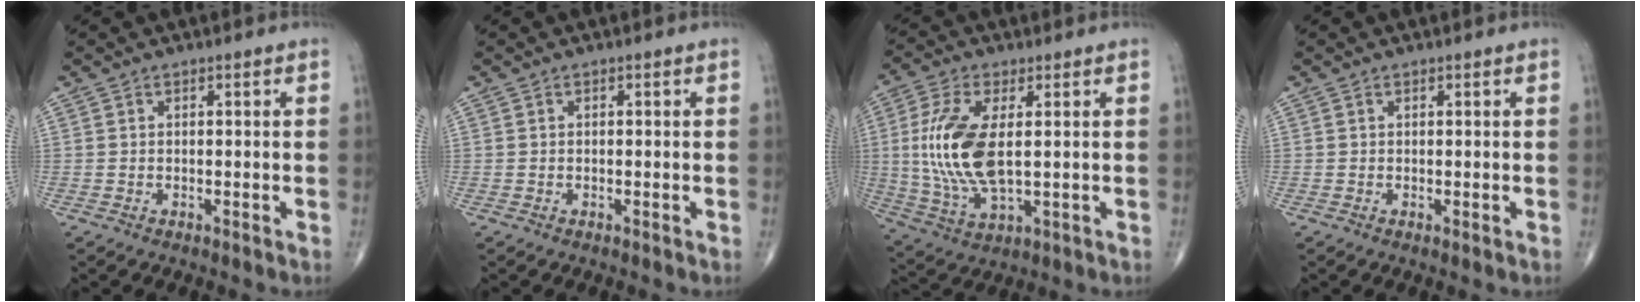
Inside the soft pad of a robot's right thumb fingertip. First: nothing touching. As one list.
[{"total": 0.0}, {"total": 14.3, "force": [1.2, 6.3, 12.9], "torque": [-0.285, -0.011, 0.031]}, {"total": 0.5, "force": [0.1, 0.1, 0.5], "torque": [-0.011, -0.002, 0.002]}]